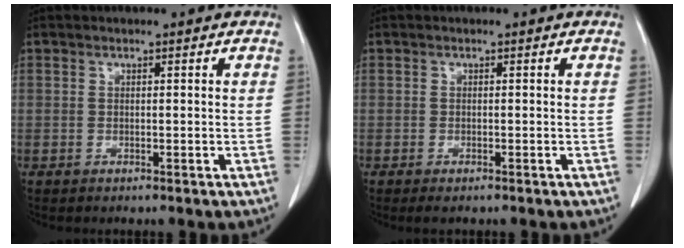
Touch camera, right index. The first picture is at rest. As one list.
[{"total": 1.0, "force": [-0.7, 0.2, 0.7], "torque": [-0.009, -0.002, -0.008]}]